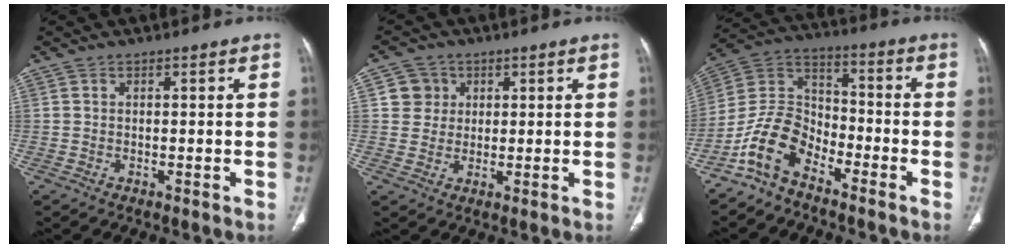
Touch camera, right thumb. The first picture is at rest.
{"total": 4.8, "force": [1.4, 4.5, 0.6], "torque": [0.015, 0.000, 0.021]}
{"total": 10.5, "force": [-7.2, 5.7, 5.1], "torque": [-0.090, 0.070, -0.156]}